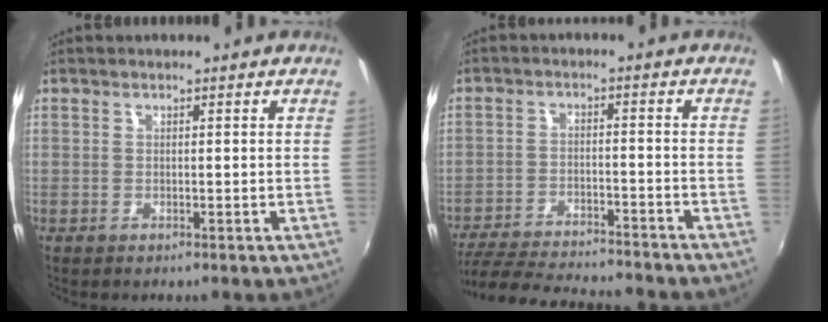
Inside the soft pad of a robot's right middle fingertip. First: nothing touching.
{"total": 17.6, "force": [-15.7, 2.3, 7.6], "torque": [-0.157, -0.022, -0.237]}